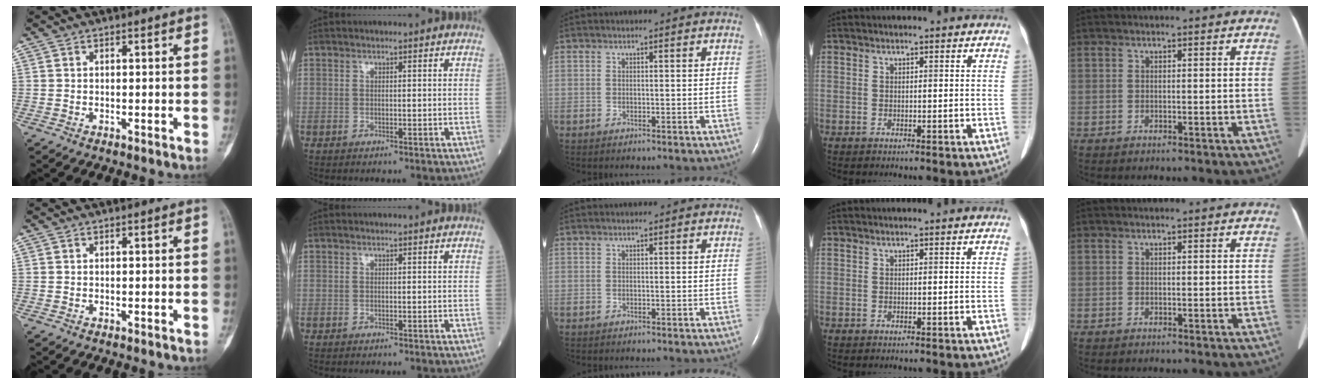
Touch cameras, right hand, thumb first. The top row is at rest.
{}